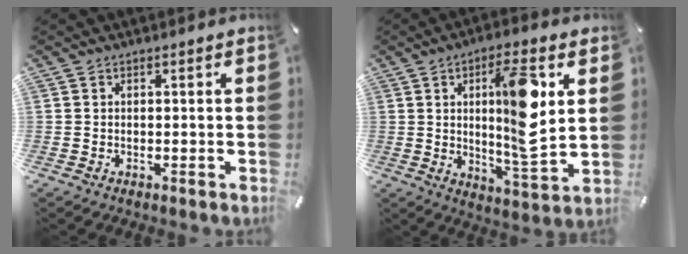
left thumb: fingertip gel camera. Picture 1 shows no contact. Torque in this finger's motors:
{"motor_torque": [0.93, 0.88, 1.16, 0.47, 0.24]}